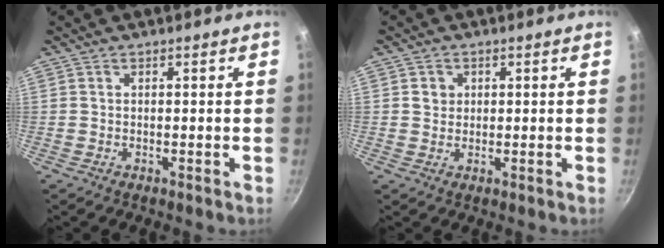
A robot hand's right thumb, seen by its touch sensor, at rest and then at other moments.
{"total": 2.4, "force": [0.6, 2.2, 0.7], "torque": [0.000, -0.001, 0.009]}